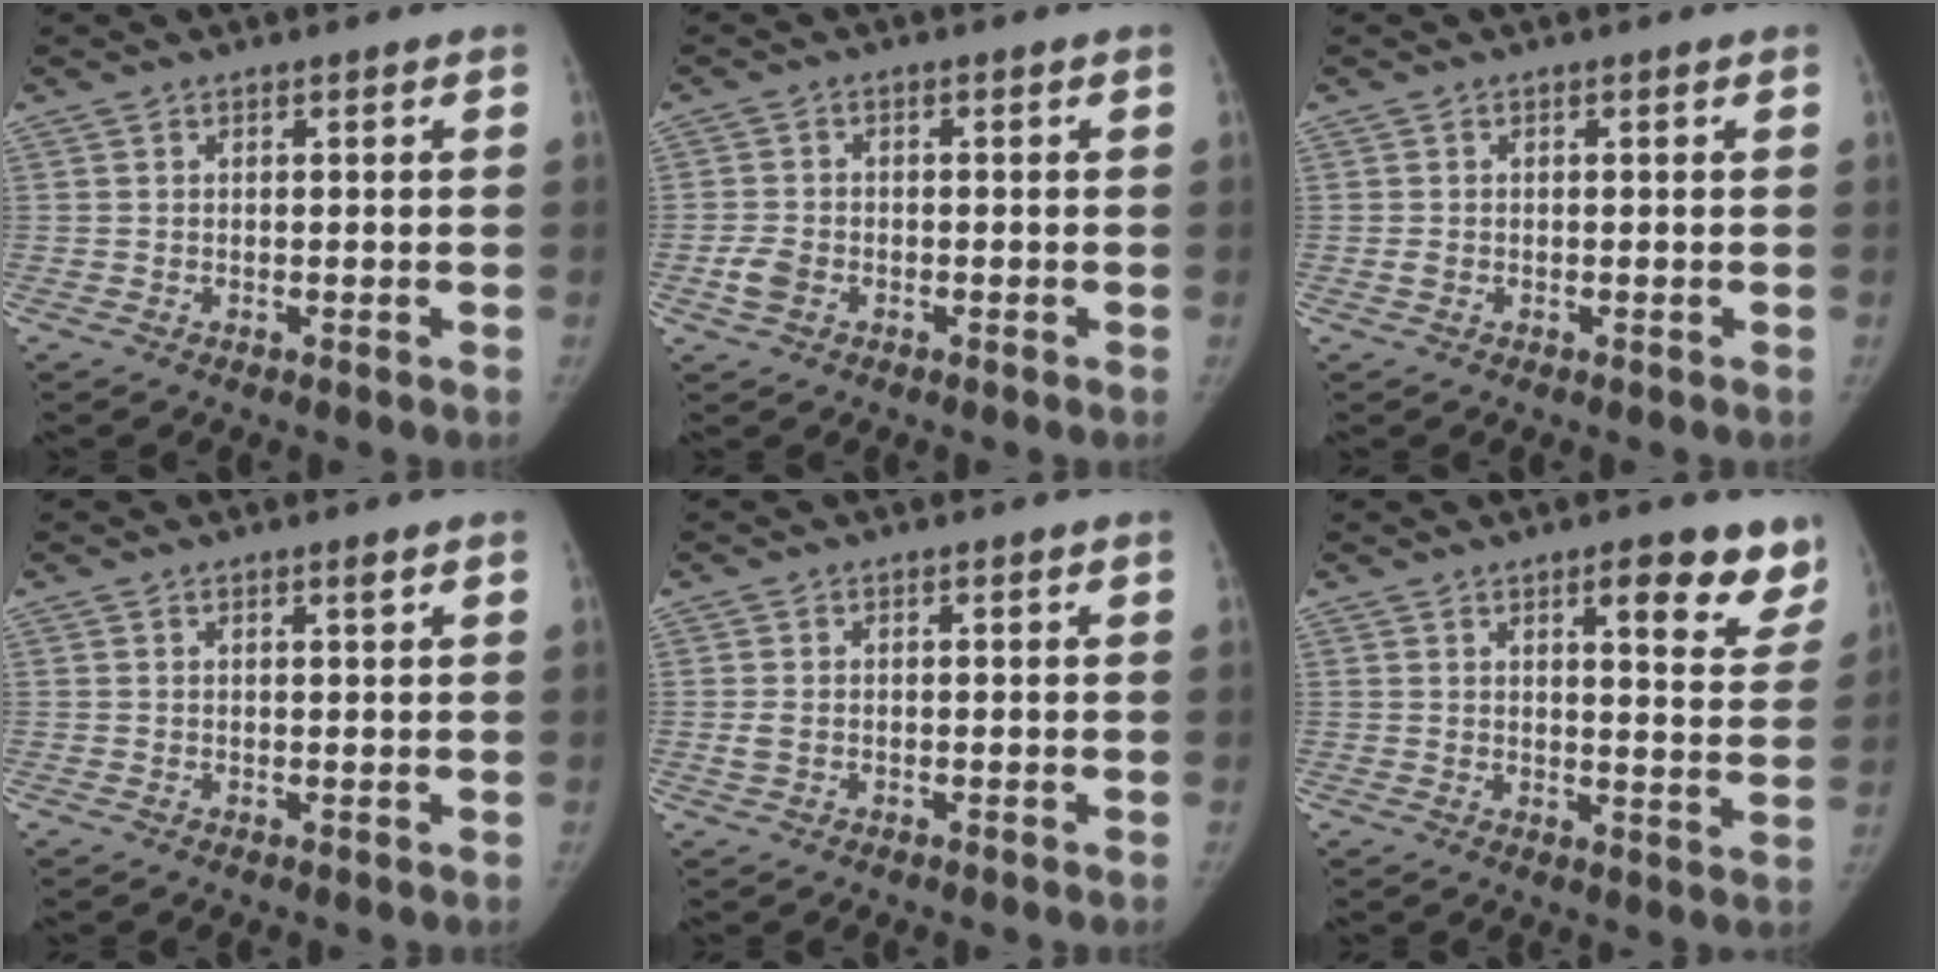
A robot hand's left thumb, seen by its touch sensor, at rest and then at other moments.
{"total": 3.3, "force": [-1.3, 2.3, 1.8], "torque": [-0.037, 0.007, -0.025]}
{"total": 0.7, "force": [-0.2, 0.6, 0.4], "torque": [-0.010, -0.001, -0.004]}
{"total": 0.6, "force": [0.4, -0.1, 0.4], "torque": [-0.004, -0.003, 0.008]}
{"total": 1.8, "force": [-0.2, 1.3, 1.3], "torque": [-0.034, -0.001, -0.005]}
{"total": 10.9, "force": [7.4, 3.3, 7.3], "torque": [-0.050, -0.040, 0.088]}